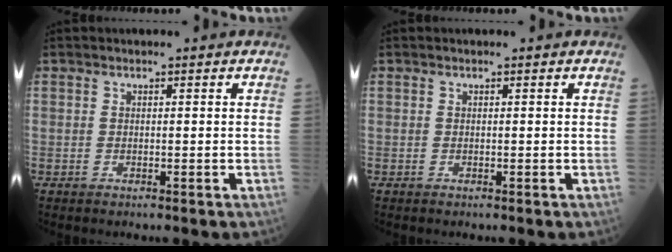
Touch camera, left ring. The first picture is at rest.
{"total": 0.0}